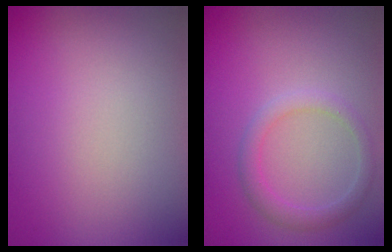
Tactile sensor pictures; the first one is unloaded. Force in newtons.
{"total": 2.1, "press": 2.1, "slide": 0.3}